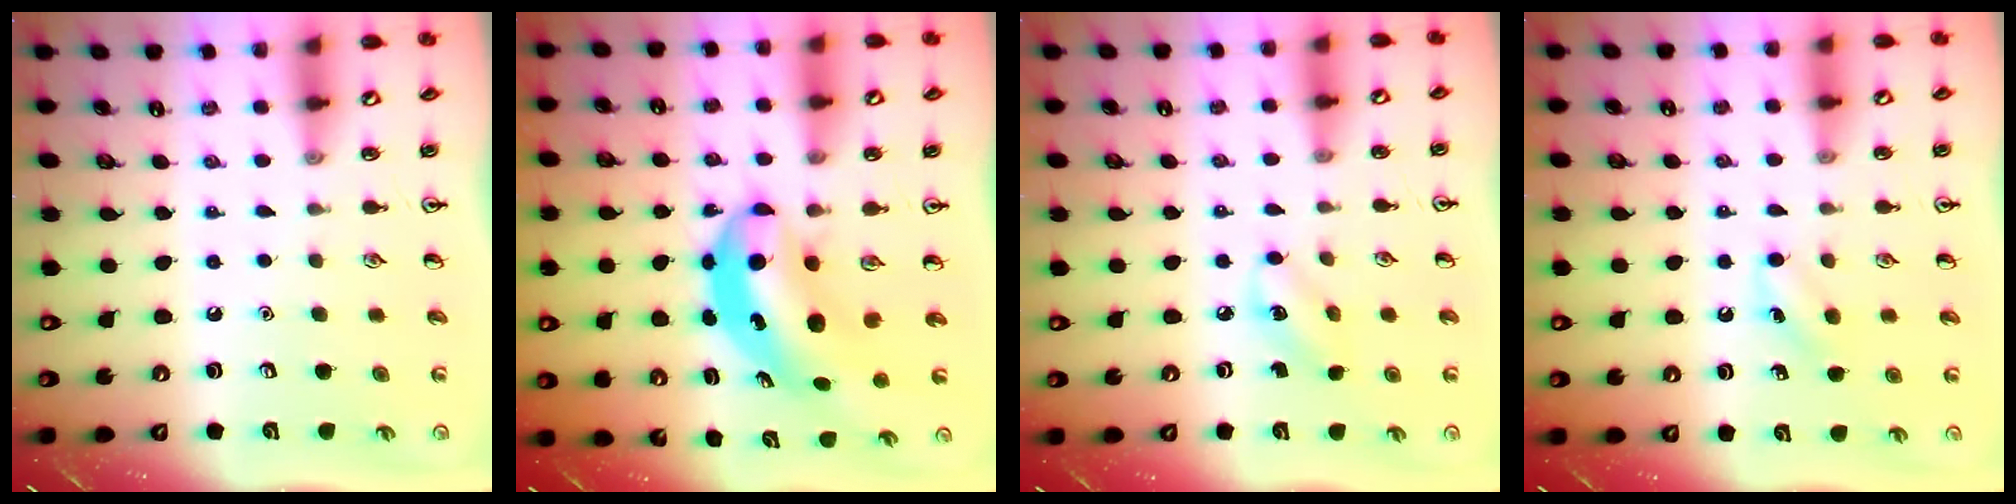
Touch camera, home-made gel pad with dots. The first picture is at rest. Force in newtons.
{"total": 6.6, "press": 6.4, "slide": 1.8}
{"total": 3.5, "press": 3.3, "slide": 1.1}
{"total": 6.3, "press": 6.0, "slide": 2.0}